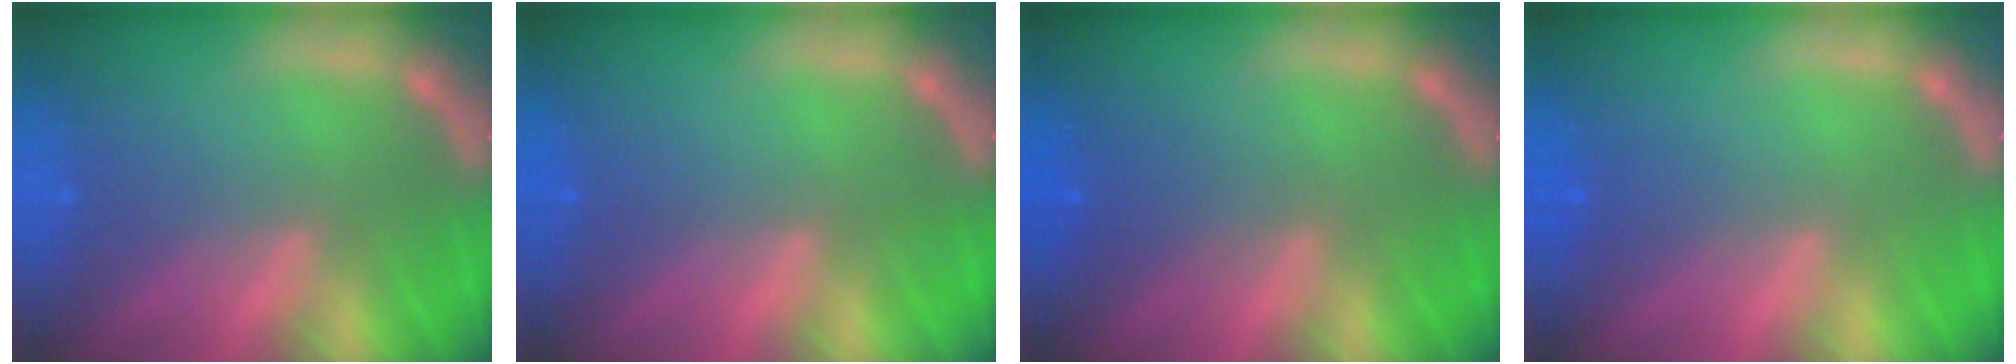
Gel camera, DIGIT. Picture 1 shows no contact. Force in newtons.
{"total": 0.0}
{"total": 2.0}
{"total": 0.9}